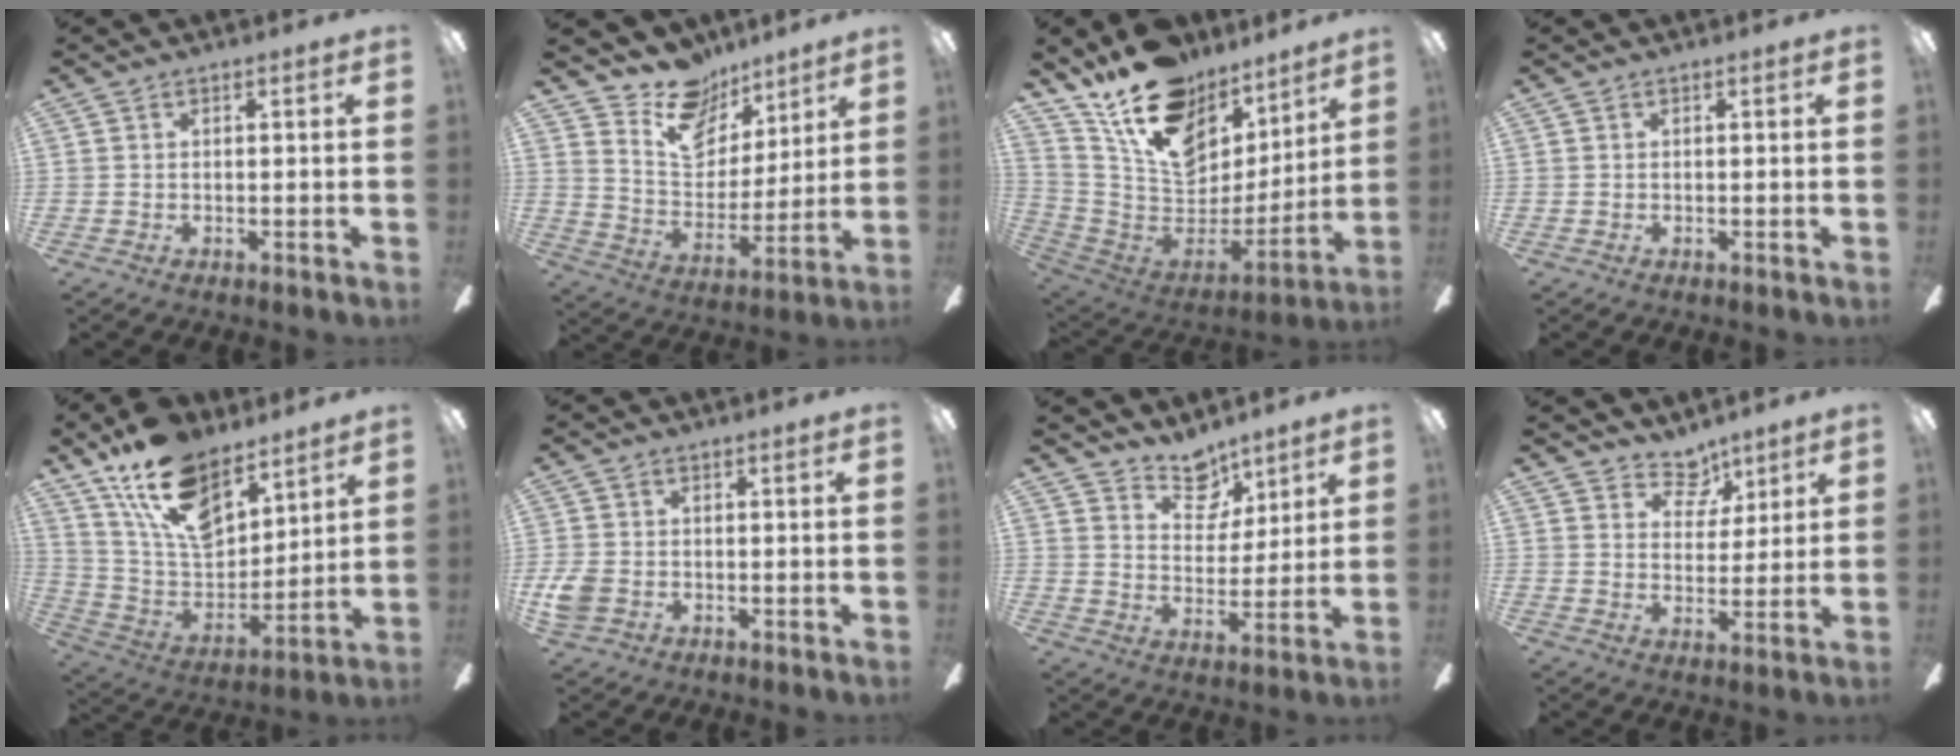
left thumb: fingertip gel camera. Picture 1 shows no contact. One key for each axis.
{"total": 15.1, "fx": 11.7, "fy": 8.5, "fz": 4.4, "tx": -0.086, "ty": -0.082, "tz": 0.222}
{"total": 18.9, "fx": 12.4, "fy": 11.1, "fz": 8.9, "tx": -0.163, "ty": -0.087, "tz": 0.229}
{"total": 0.0}
{"total": 18.7, "fx": 12.7, "fy": 9.5, "fz": 9.9, "tx": -0.187, "ty": -0.067, "tz": 0.235}
{"total": 5.1, "fx": -1.3, "fy": 4.0, "fz": 2.9, "tx": -0.065, "ty": 0.008, "tz": -0.022}
{"total": 9.1, "fx": 7.3, "fy": 4.9, "fz": 2.4, "tx": -0.037, "ty": -0.050, "tz": 0.135}
{"total": 7.4, "fx": 5.5, "fy": 4.6, "fz": 2.0, "tx": -0.021, "ty": -0.034, "tz": 0.099}